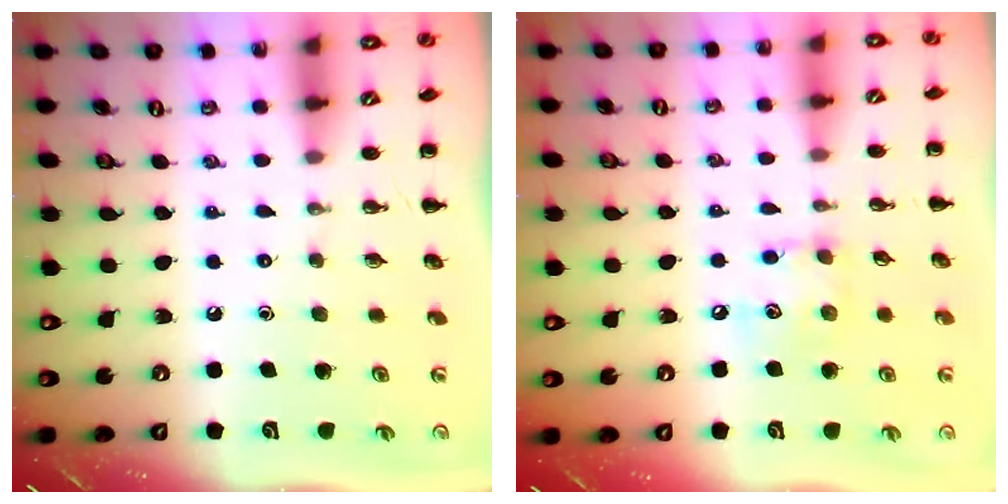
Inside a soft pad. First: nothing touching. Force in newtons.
{"total": 7.3, "press": 7.3, "slide": 0.7}